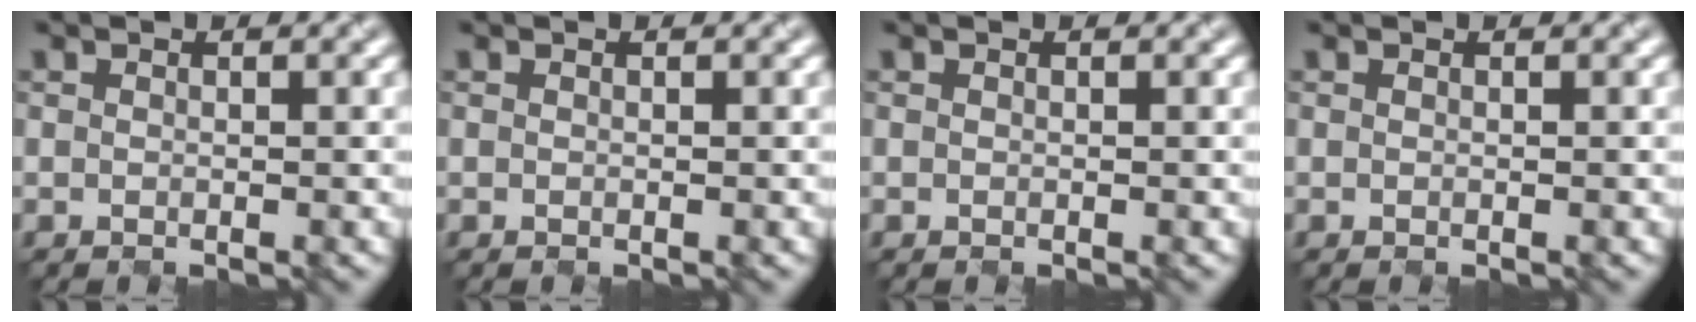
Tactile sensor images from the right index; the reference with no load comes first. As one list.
[{"total": 0.0}, {"total": 0.0}, {"total": 0.0}]